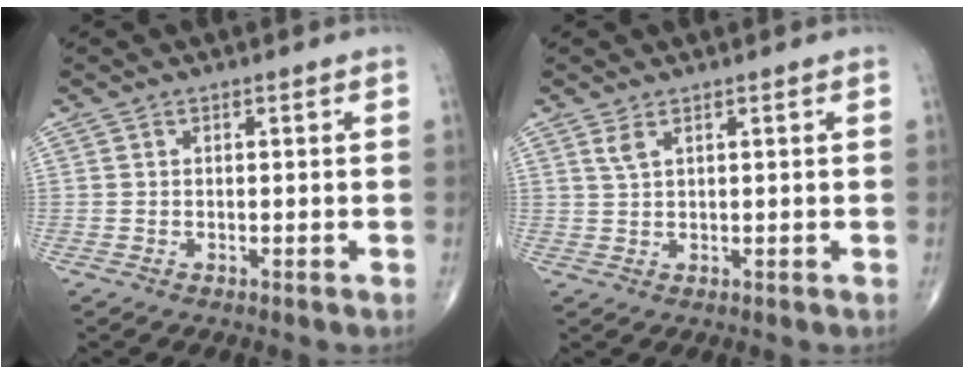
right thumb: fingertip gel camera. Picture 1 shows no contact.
{"total": 1.7, "force": [1.1, 0.5, 1.3], "torque": [-0.031, 0.001, 0.028]}